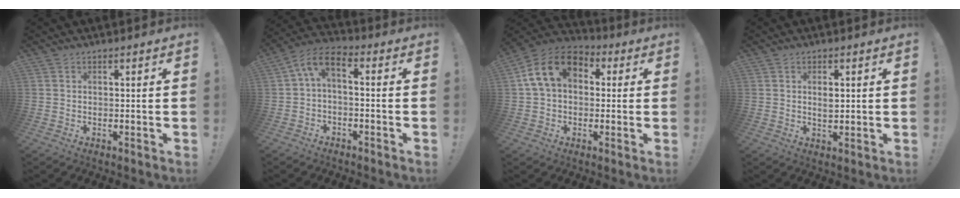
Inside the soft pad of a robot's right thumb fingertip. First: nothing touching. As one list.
[{"total": 5.7, "force": [-0.1, 2.6, 5.1], "torque": [-0.104, 0.003, 0.003]}, {"total": 14.1, "force": [3.8, 9.7, 9.5], "torque": [-0.155, 0.007, 0.074]}, {"total": 2.7, "force": [0.7, 1.5, 2.2], "torque": [-0.030, -0.003, 0.008]}]